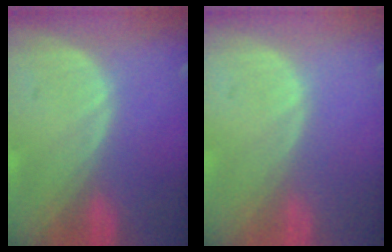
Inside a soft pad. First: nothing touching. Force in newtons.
{"total": 0.0}